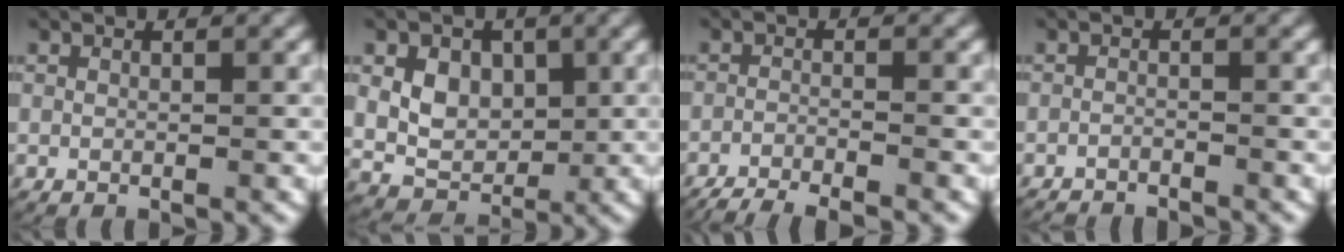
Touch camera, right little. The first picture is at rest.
{"total": 6.3, "force": [0.3, 5.2, 3.6], "torque": [-0.083, -0.023, 0.016]}
{"total": 7.0, "force": [-6.5, 1.9, 1.8], "torque": [-0.025, -0.018, -0.099]}
{"total": 2.2, "force": [-2.2, 0.3, 0.2], "torque": [-0.008, -0.013, -0.035]}